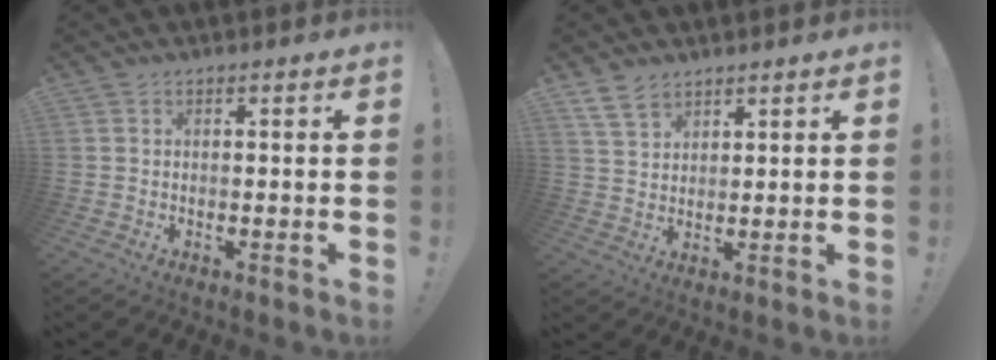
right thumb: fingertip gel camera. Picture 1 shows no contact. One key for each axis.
{"total": 6.2, "fx": 4.5, "fy": 3.3, "fz": 2.5, "tx": -0.055, "ty": -0.013, "tz": 0.089}